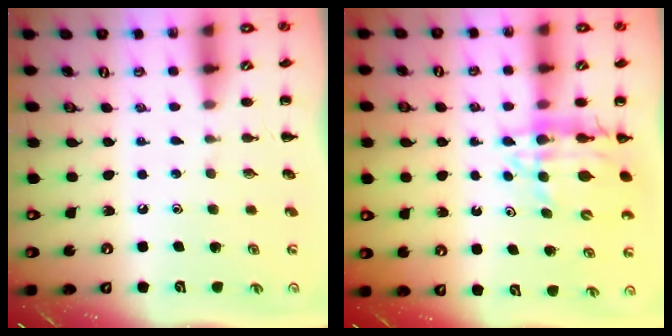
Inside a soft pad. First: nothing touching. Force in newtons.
{"total": 11.3, "press": 10.7, "slide": 3.7}